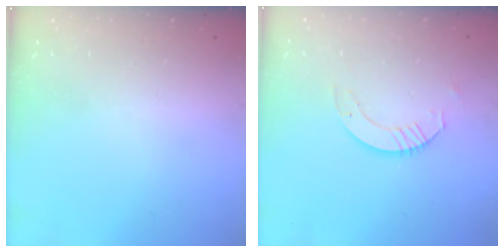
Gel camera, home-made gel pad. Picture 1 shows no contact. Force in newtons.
{"total": 3.8, "press": 3.8, "slide": 0.1}